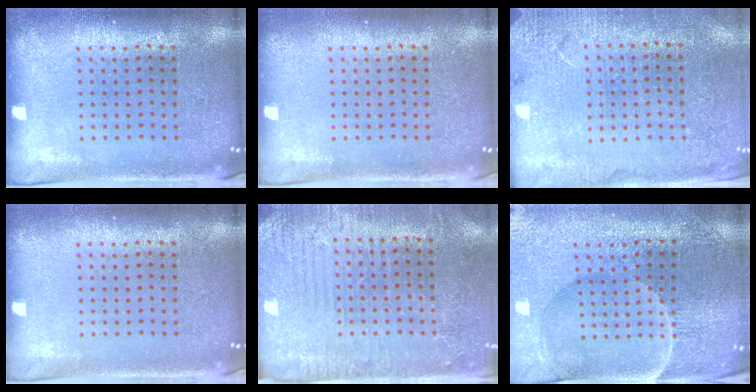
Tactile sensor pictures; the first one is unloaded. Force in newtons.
{"total": 0.0}
{"total": 2.5, "press": 2.5, "slide": 0.2}
{"total": 0.0}
{"total": 2.9, "press": 2.7, "slide": 0.9}
{"total": 3.5, "press": 3.5, "slide": 0.4}